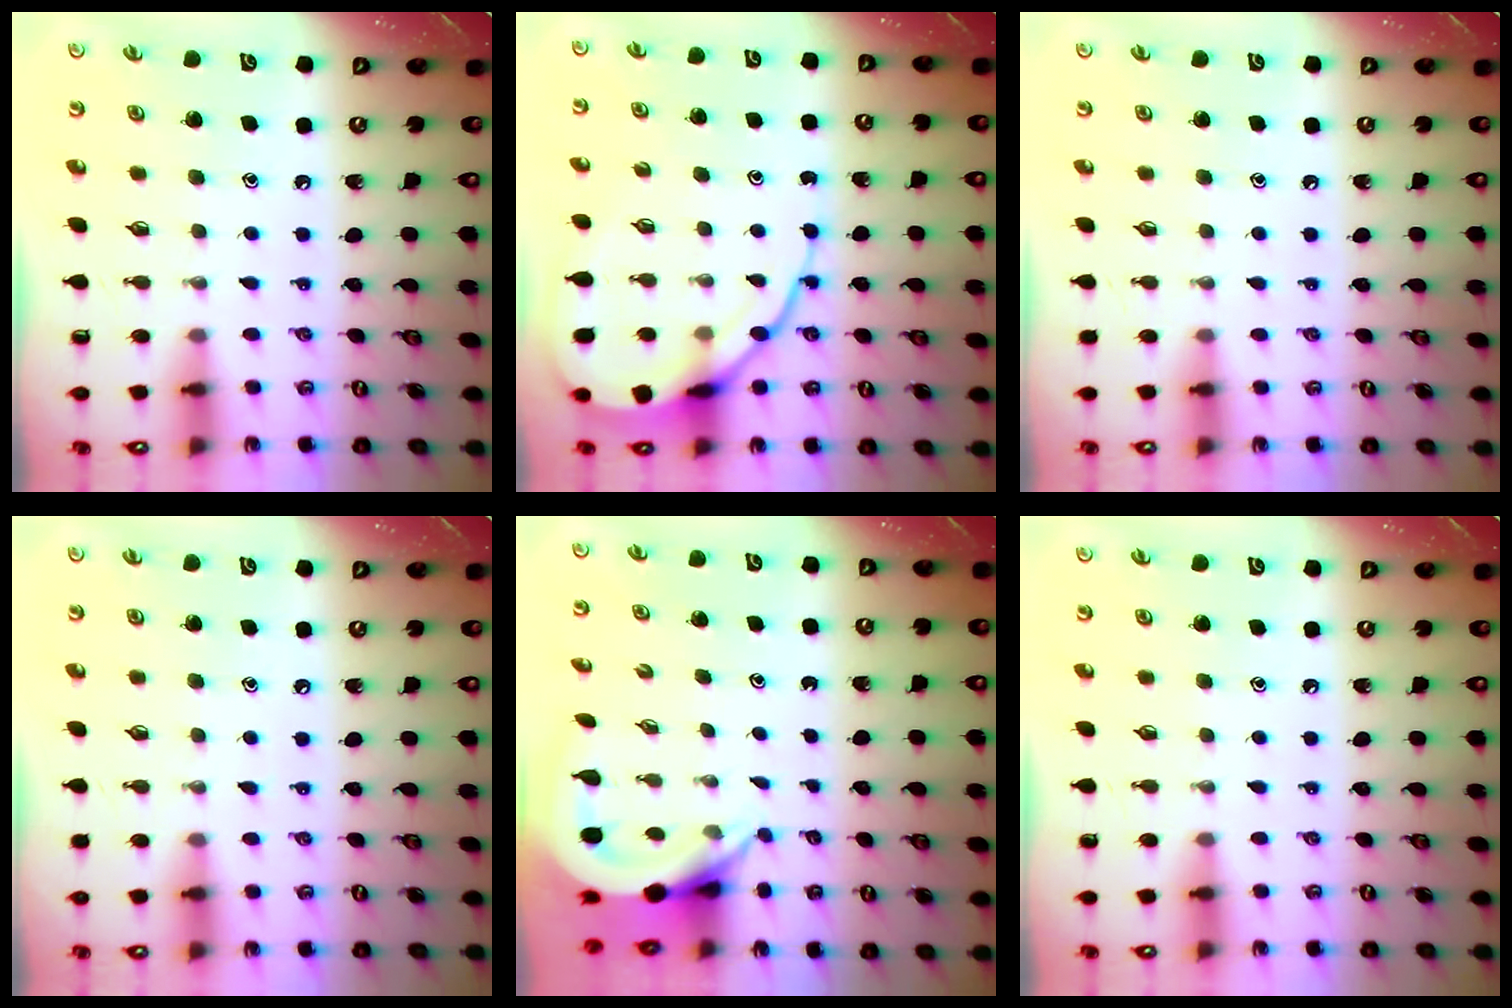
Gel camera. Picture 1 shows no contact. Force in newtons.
{"total": 13.6, "press": 13.5, "slide": 1.5}
{"total": 2.8, "press": 2.8, "slide": 0.4}
{"total": 3.9, "press": 3.9, "slide": 0.5}
{"total": 5.7, "press": 5.7, "slide": 0.6}
{"total": 0.0}